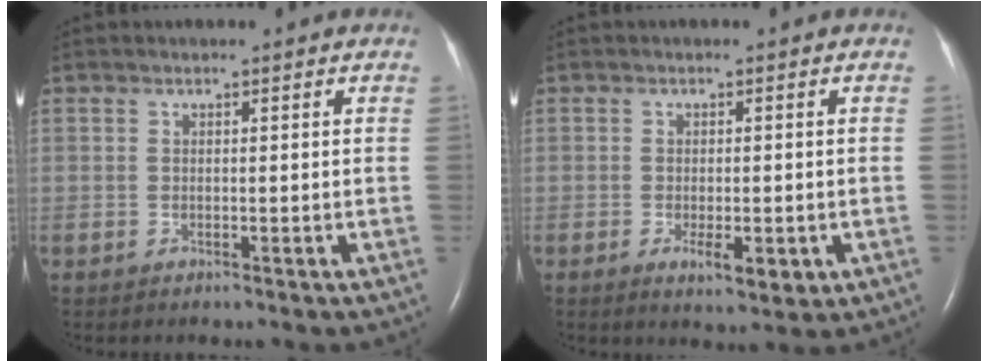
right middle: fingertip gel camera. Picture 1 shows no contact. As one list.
[{"total": 4.2, "force": [-1.4, 1.4, 3.6], "torque": [-0.056, -0.005, -0.013]}]